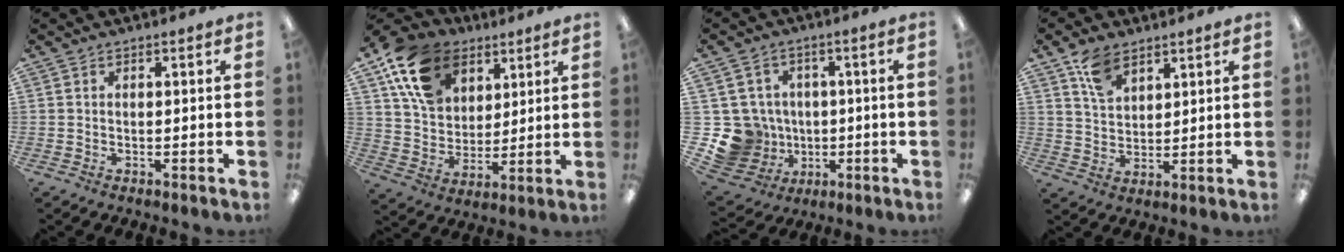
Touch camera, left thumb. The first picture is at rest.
{"total": 17.3, "force": [9.6, 11.8, 8.1], "torque": [-0.162, -0.026, 0.188]}
{"total": 12.8, "force": [-1.7, 12.2, 3.7], "torque": [-0.109, 0.014, -0.013]}
{"total": 7.8, "force": [5.1, 4.4, 3.8], "torque": [-0.074, -0.010, 0.097]}